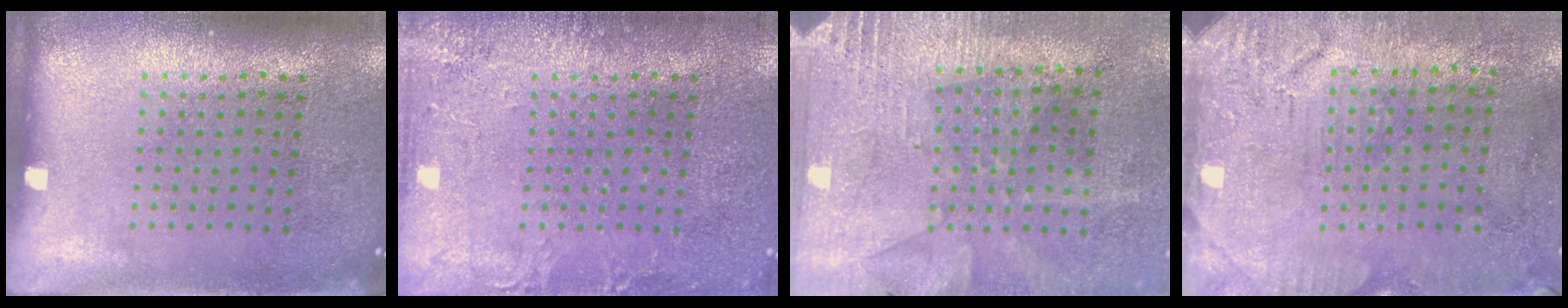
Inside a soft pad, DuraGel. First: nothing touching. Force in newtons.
{"total": 2.1, "press": 2.1, "slide": 0.1}
{"total": 2.7, "press": 2.4, "slide": 1.3}
{"total": 3.2, "press": 2.6, "slide": 1.8}